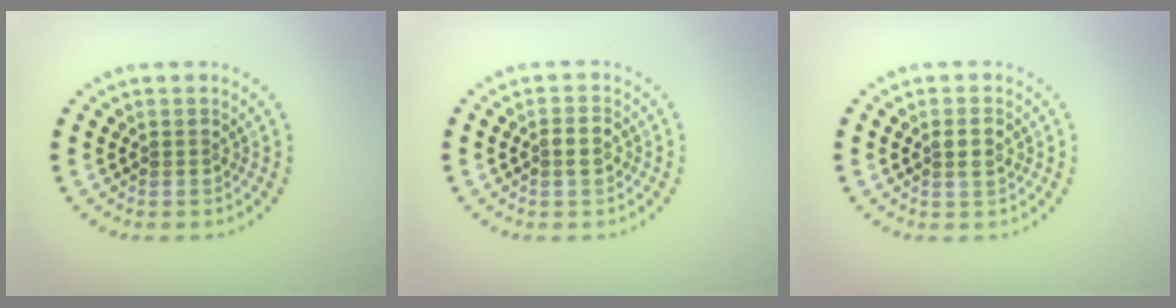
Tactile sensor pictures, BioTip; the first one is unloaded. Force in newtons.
{"total": 1.7, "press": 1.6, "slide": 0.5}
{"total": 1.6, "press": 1.6, "slide": 0.2}